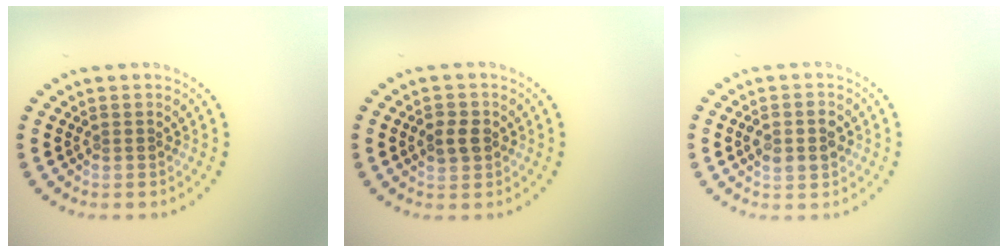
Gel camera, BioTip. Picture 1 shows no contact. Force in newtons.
{"total": 2.1, "press": 2.1, "slide": 0.2}
{"total": 2.8, "press": 2.8, "slide": 0.0}